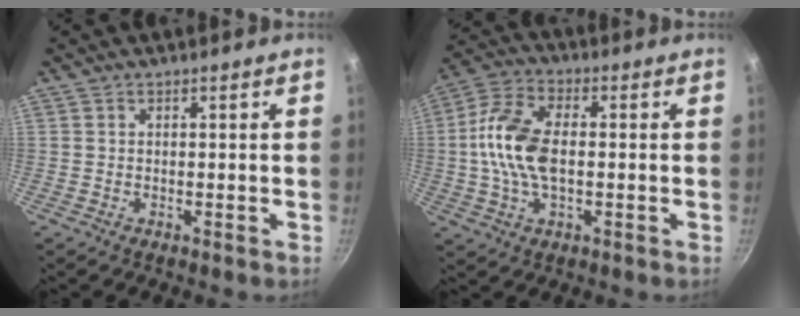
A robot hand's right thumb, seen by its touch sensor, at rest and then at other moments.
{"total": 12.7, "force": [-0.2, 7.2, 10.5], "torque": [-0.204, 0.027, -0.018]}